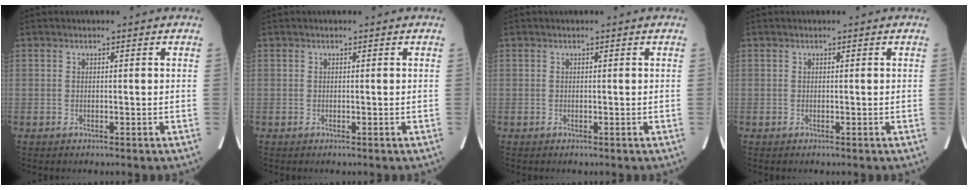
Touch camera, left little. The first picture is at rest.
{"total": 0.0}
{"total": 0.0}
{"total": 0.0}